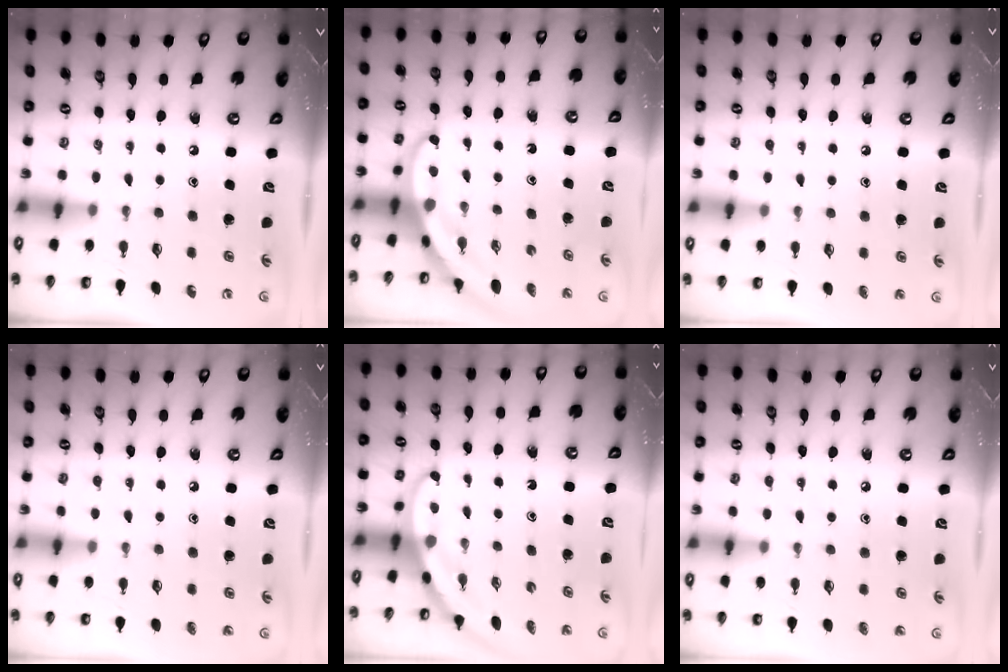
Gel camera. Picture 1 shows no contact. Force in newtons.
{"total": 4.3, "press": 4.3, "slide": 0.3}
{"total": 2.7, "press": 2.6, "slide": 0.7}
{"total": 3.5, "press": 3.5, "slide": 0.4}
{"total": 3.3, "press": 3.3, "slide": 0.1}
{"total": 6.9, "press": 6.9, "slide": 0.8}